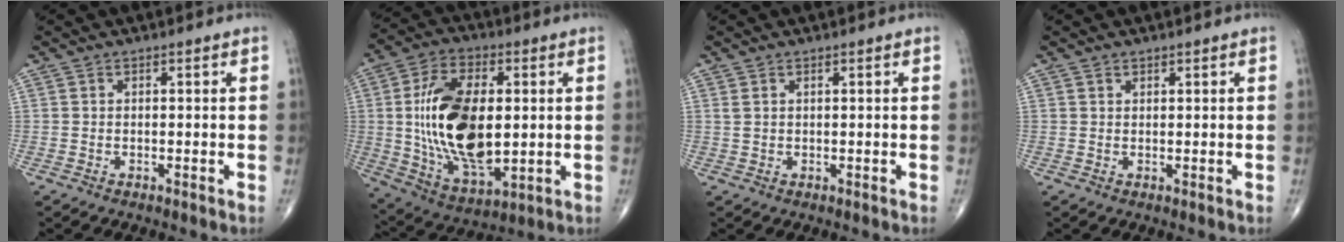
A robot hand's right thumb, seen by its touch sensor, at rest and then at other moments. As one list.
[{"total": 21.1, "force": [1.1, 11.2, 17.8], "torque": [-0.320, -0.010, 0.030]}, {"total": 1.0, "force": [0.5, 0.4, 0.7], "torque": [-0.015, 0.007, 0.015]}, {"total": 0.5, "force": [0.5, 0.2, -0.1], "torque": [0.008, -0.004, 0.005]}]